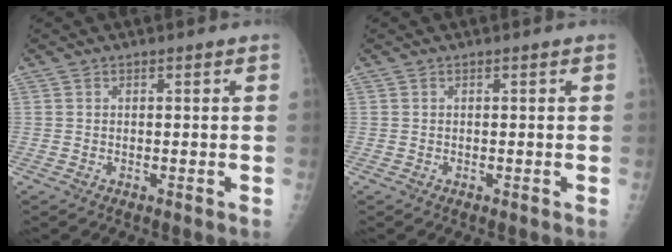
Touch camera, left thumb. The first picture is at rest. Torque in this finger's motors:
{"motor_torque": [-0.07, 0.13, 0.14, 0.08, 0.02]}